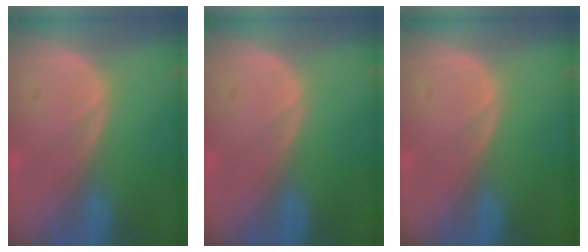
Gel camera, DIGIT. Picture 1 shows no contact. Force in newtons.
{"total": 0.0}
{"total": 0.0}